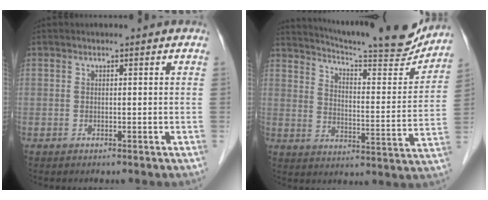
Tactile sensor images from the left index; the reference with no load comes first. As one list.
[{"total": 21.7, "force": [20.2, 1.5, 7.6], "torque": [-0.117, -0.051, 0.267]}]